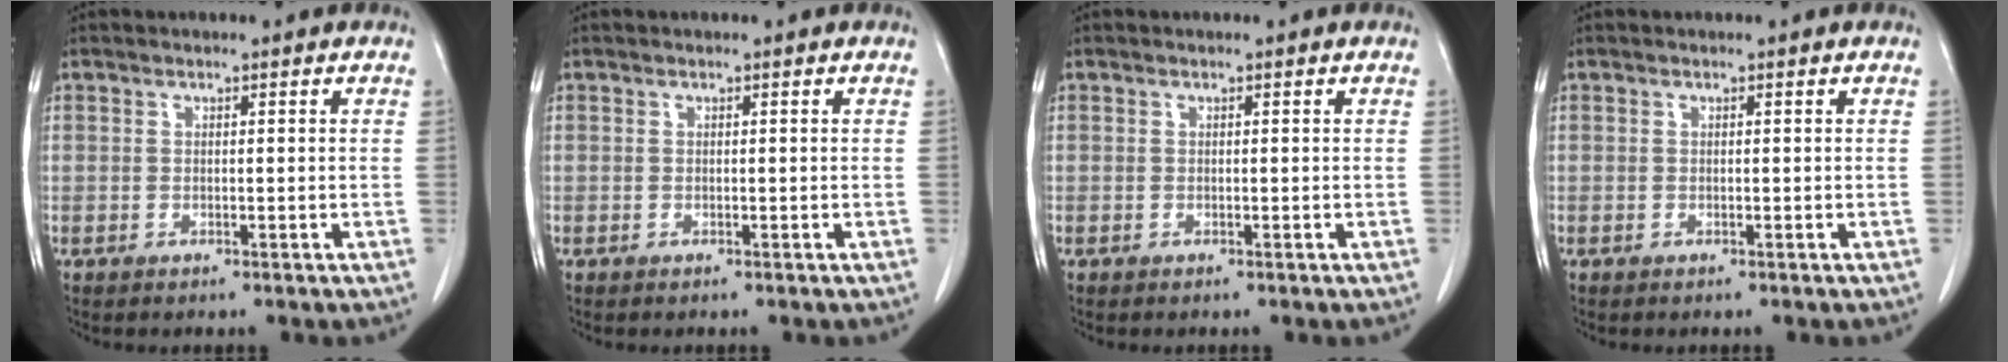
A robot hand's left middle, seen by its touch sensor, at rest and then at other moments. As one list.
[{"total": 0.0}, {"total": 0.0}, {"total": 0.0}]